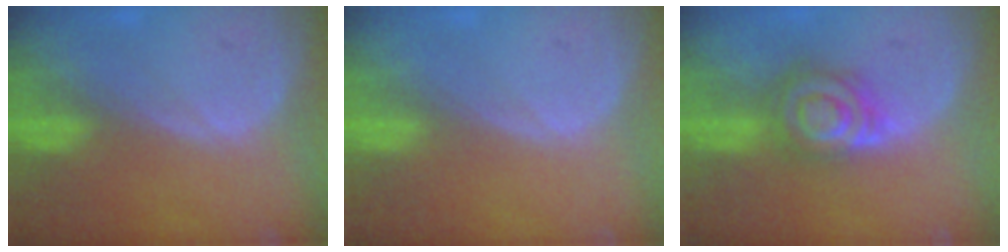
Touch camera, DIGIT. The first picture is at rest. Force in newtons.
{"total": 0.0}
{"total": 6.9, "press": 6.5, "slide": 2.5}